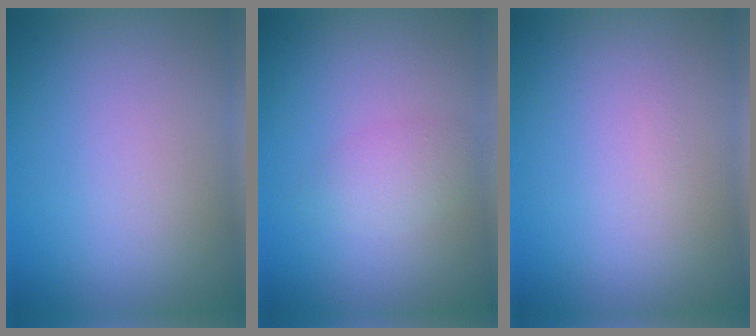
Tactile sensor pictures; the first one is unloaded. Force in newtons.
{"total": 1.8, "press": 1.8, "slide": 0.0}
{"total": 0.0}